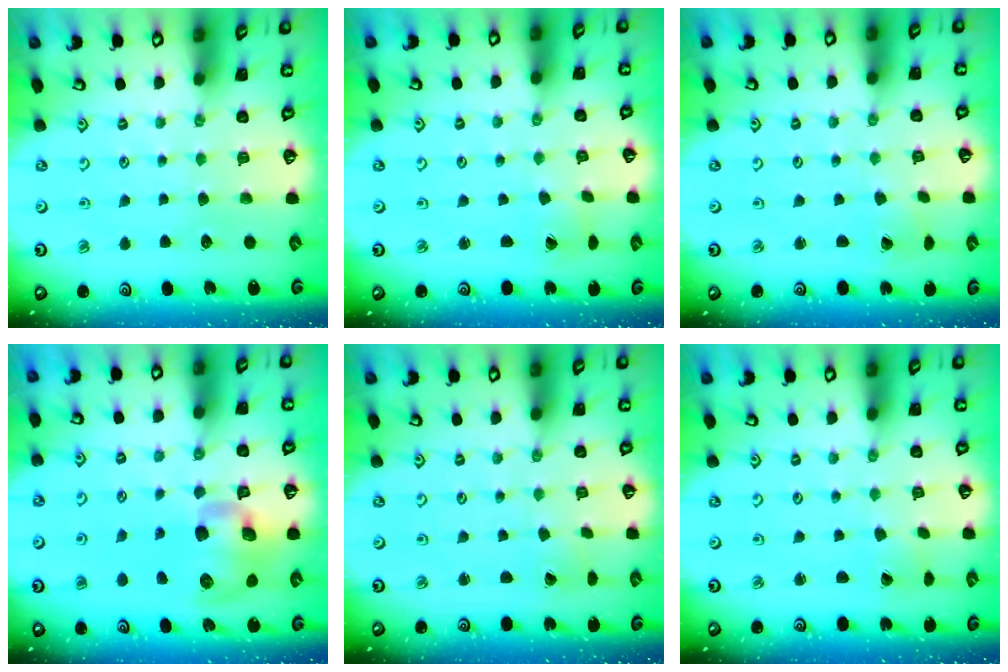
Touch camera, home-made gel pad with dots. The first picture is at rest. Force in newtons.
{"total": 1.1, "press": 1.1, "slide": 0.0}
{"total": 0.6, "press": 0.6, "slide": 0.1}
{"total": 12.6, "press": 12.4, "slide": 2.1}
{"total": 1.5, "press": 1.5, "slide": 0.1}
{"total": 0.0}